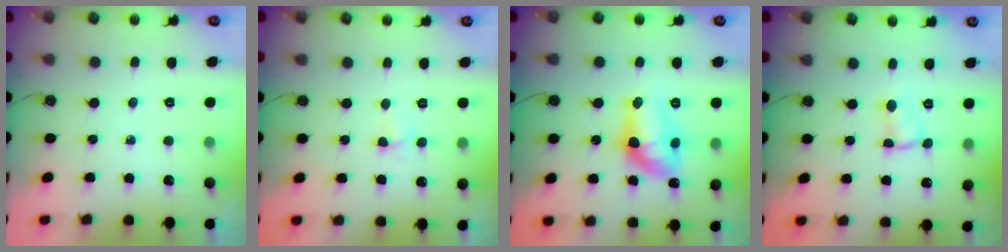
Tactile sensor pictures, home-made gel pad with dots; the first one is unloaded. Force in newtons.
{"total": 2.7, "press": 2.0, "slide": 1.8}
{"total": 11.9, "press": 11.9, "slide": 0.6}
{"total": 1.8, "press": 1.8, "slide": 0.3}